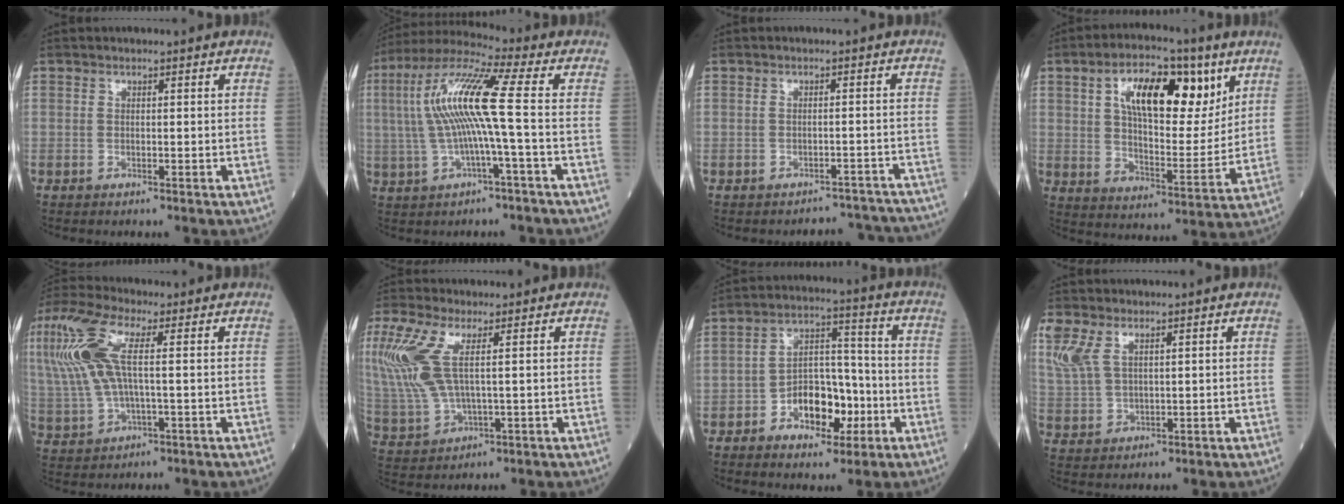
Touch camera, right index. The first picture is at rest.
{"total": 12.1, "force": [0.3, -0.2, 12.1], "torque": [-0.244, 0.024, 0.002]}
{"total": 8.0, "force": [-7.8, 1.8, -0.4], "torque": [0.021, 0.030, -0.074]}
{"total": 16.5, "force": [7.3, 6.5, 13.2], "torque": [-0.212, 0.016, 0.123]}
{"total": 15.9, "force": [4.1, 5.8, 14.2], "torque": [-0.352, 0.019, 0.076]}
{"total": 9.9, "force": [2.9, 3.0, 9.0], "torque": [-0.244, 0.005, 0.065]}
{"total": 9.6, "force": [-3.7, 5.2, 7.1], "torque": [-0.124, 0.024, -0.058]}
{"total": 8.0, "force": [4.2, 4.2, 5.4], "torque": [-0.148, 0.017, 0.097]}